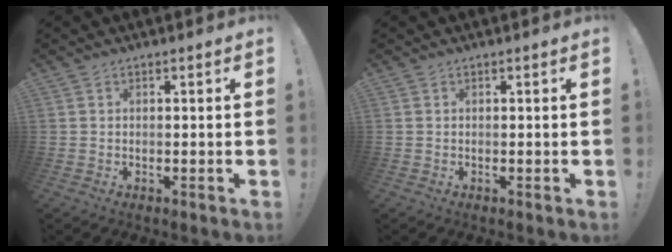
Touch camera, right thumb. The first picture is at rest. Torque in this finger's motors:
{"motor_torque": [0.00, 0.00, 0.00, 0.00, 0.01]}